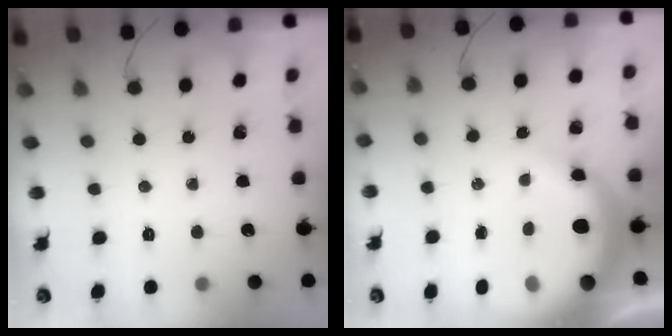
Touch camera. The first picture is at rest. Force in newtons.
{"total": 12.2, "press": 11.9, "slide": 2.7}